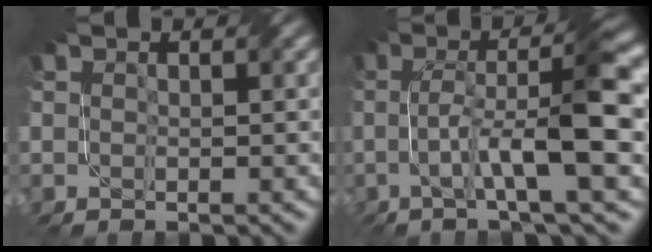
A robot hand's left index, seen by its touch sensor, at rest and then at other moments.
{"total": 8.3, "force": [-0.6, 1.2, 8.2], "torque": [-0.140, 0.019, -0.014]}